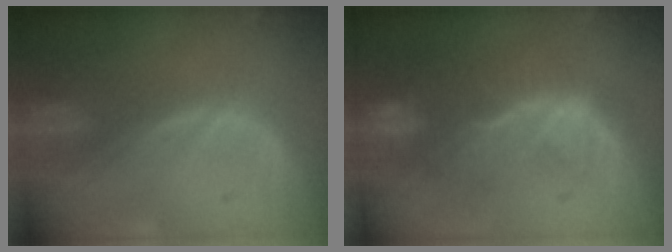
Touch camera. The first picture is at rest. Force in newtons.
{"total": 10.1, "press": 8.7, "slide": 5.1}